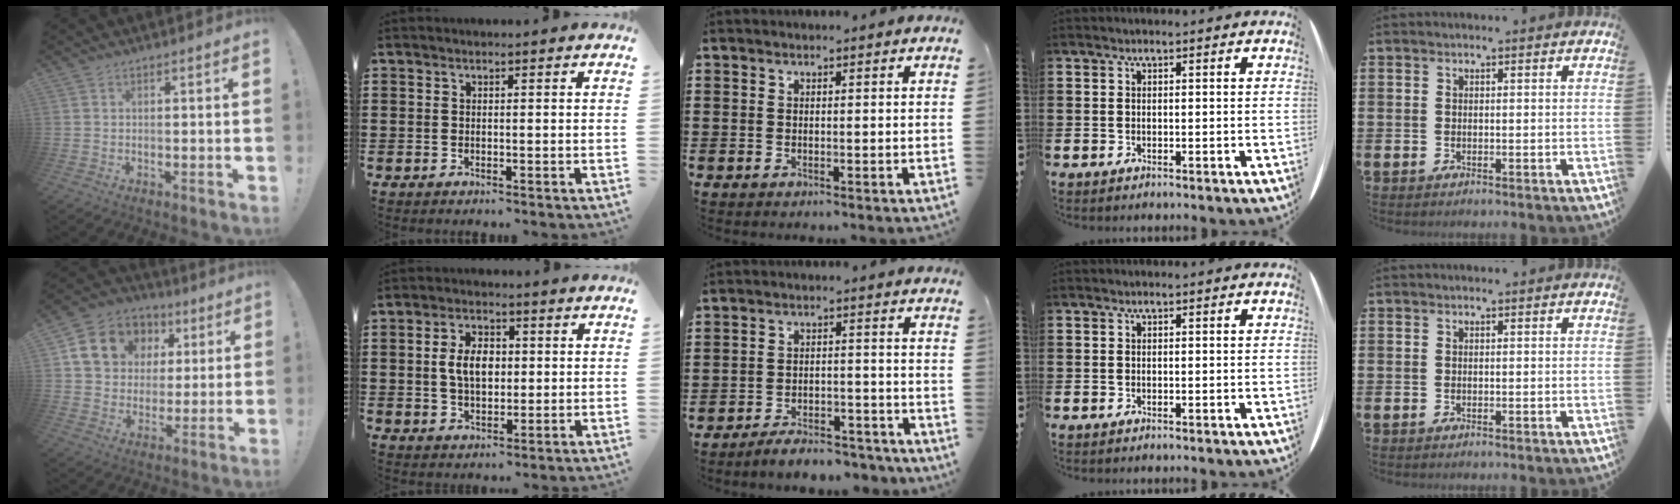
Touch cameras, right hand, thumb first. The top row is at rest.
{"thumb": {"total": 14.6, "force": [5.2, 12.2, 6.1], "torque": [-0.081, -0.015, 0.113]}, "index": {"total": 5.6, "force": [0.3, 3.4, 4.5], "torque": [-0.094, 0.006, -0.001]}, "middle": {"total": 4.8, "force": [-4.7, 0.5, 1.1], "torque": [-0.025, 0.002, -0.094]}}